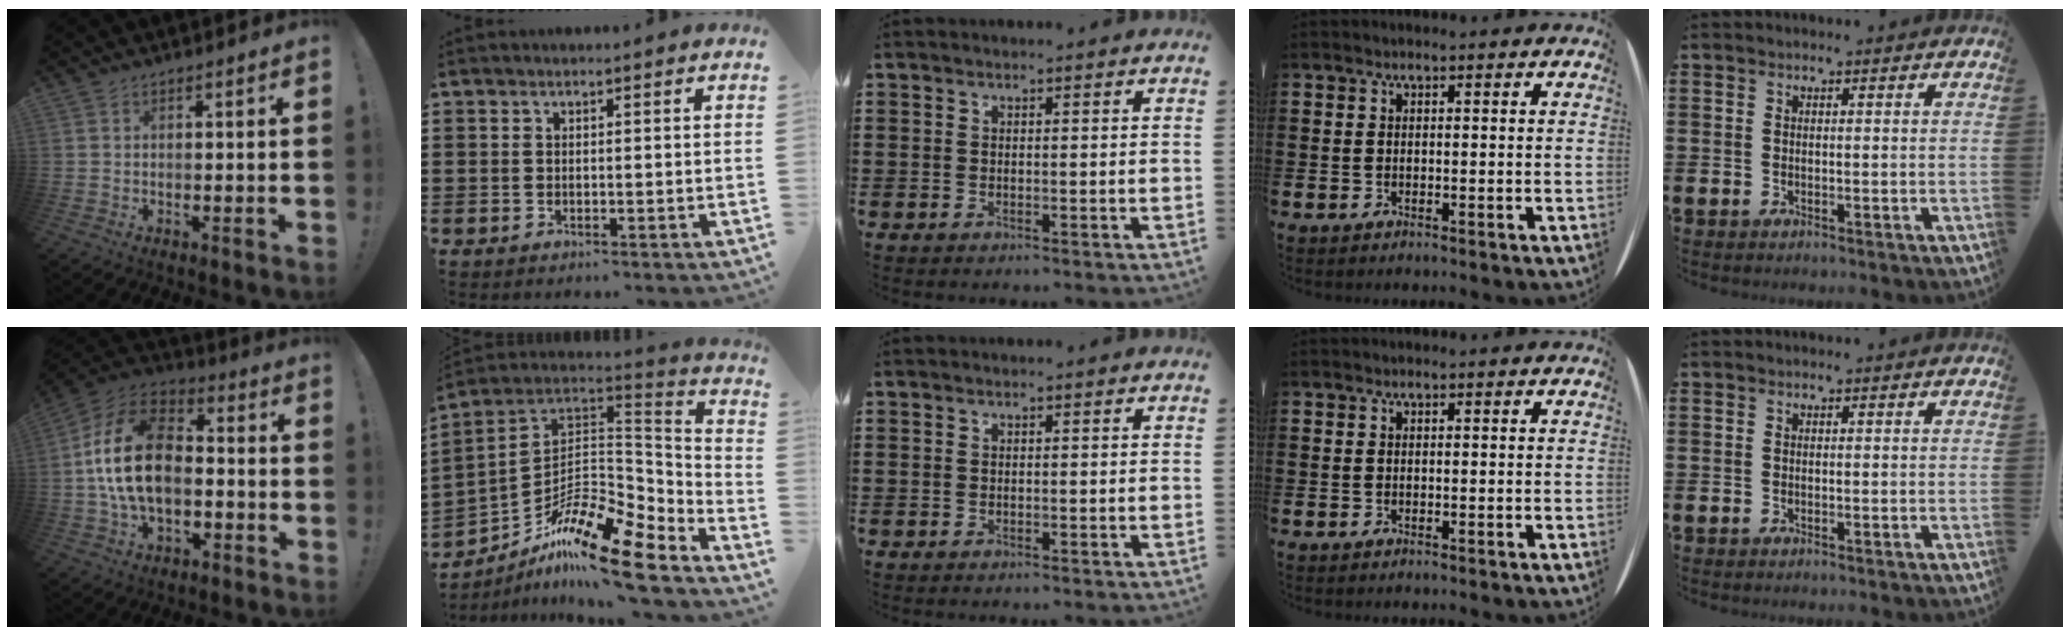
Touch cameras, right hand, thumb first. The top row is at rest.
{"thumb": {"total": 21.2, "force": [-0.1, 13.8, 16.0], "torque": [-0.288, 0.031, 0.005]}, "index": {"total": 14.5, "force": [-10.1, 4.4, 9.5], "torque": [-0.160, 0.021, -0.187]}}